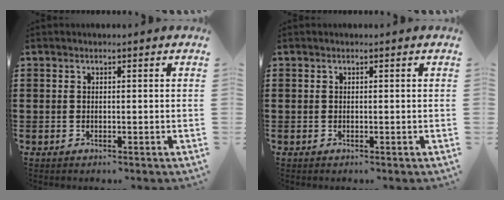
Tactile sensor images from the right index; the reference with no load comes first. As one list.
[{"total": 0.0}]